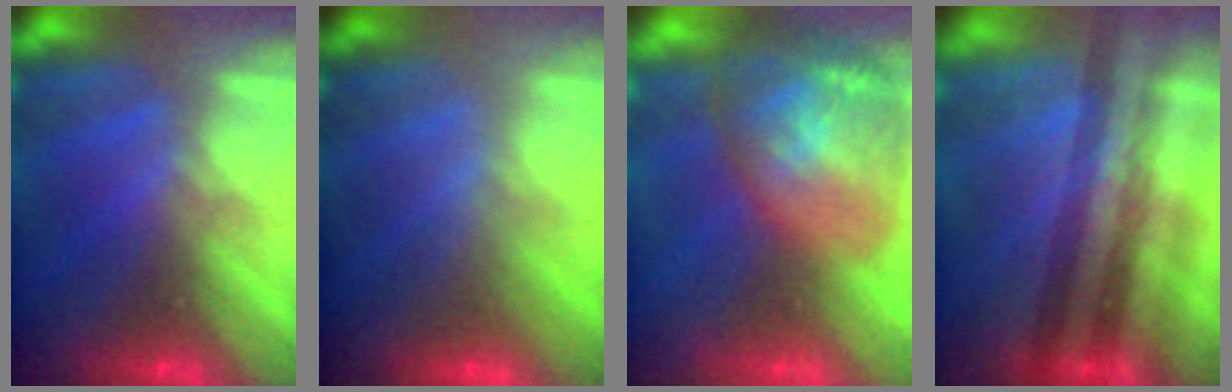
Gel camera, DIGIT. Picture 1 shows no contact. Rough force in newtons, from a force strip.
{"total": 2.2}
{"total": 7.2}
{"total": 3.8}